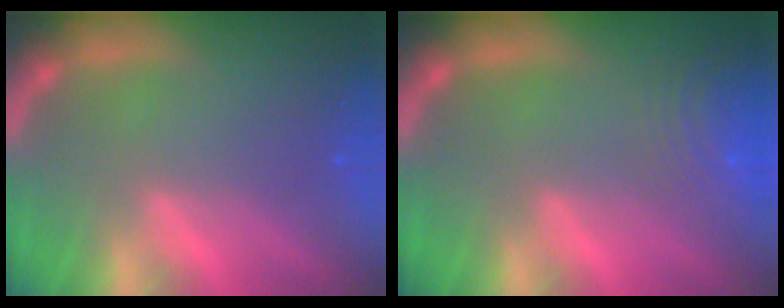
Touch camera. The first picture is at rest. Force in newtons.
{"total": 8.5}